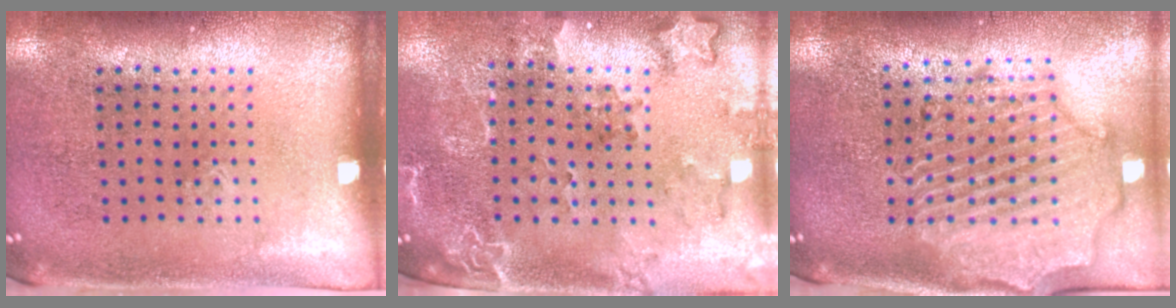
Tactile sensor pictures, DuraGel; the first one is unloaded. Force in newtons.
{"total": 2.2, "press": 1.9, "slide": 1.1}
{"total": 2.8, "press": 2.5, "slide": 1.3}